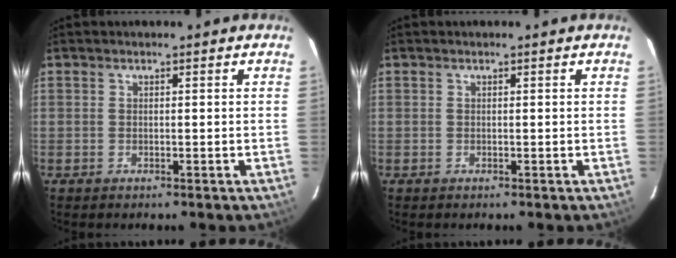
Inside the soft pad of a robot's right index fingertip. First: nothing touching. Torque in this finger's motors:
{"motor_torque": [0.00, 0.00, 0.00, 0.00]}